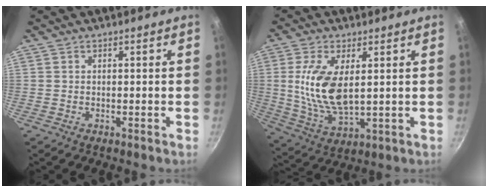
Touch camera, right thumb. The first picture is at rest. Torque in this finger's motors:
{"motor_torque": [1.09, 1.57, 1.40, -0.15, 0.17]}